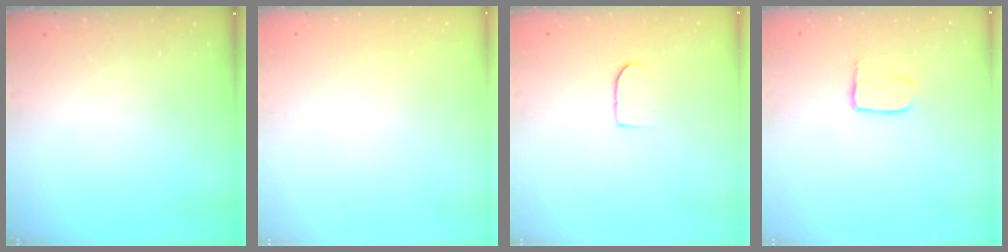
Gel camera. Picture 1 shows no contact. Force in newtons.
{"total": 0.0}
{"total": 6.0, "press": 5.9, "slide": 0.6}
{"total": 5.7, "press": 5.7, "slide": 0.5}